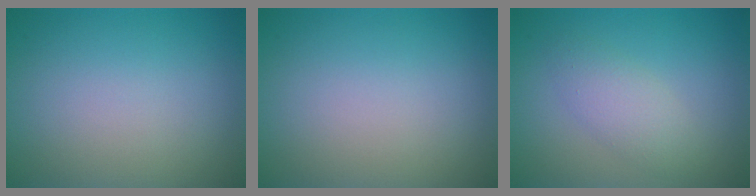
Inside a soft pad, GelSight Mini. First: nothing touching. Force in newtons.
{"total": 0.0}
{"total": 2.7, "press": 2.7, "slide": 0.2}